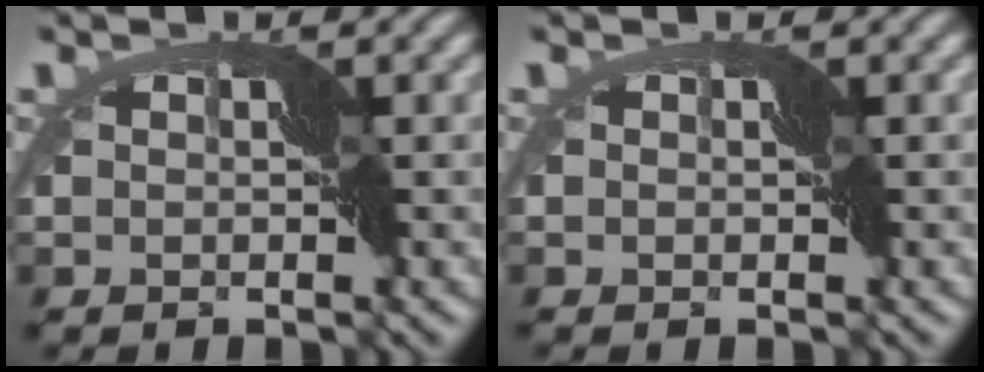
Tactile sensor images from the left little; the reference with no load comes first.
{"total": 0.0}